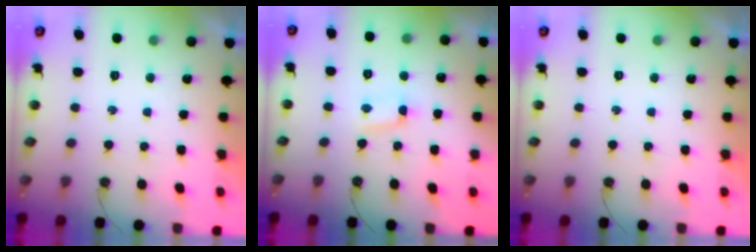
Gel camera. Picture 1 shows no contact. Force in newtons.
{"total": 2.4, "press": 2.4, "slide": 0.3}
{"total": 0.0}